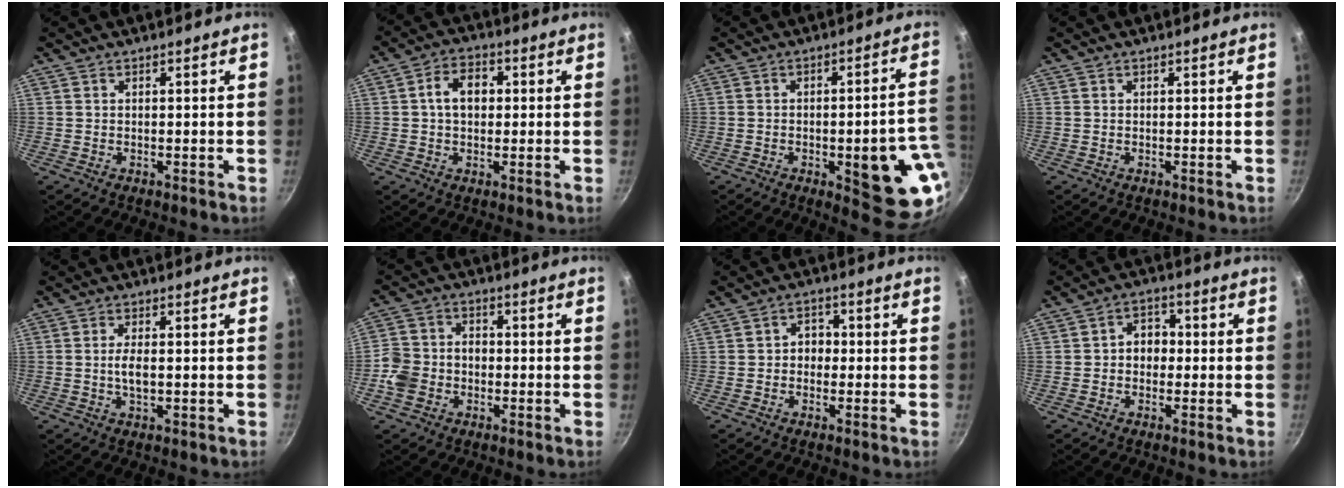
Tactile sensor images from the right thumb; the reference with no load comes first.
{"total": 6.6, "force": [0.7, 4.8, 4.5], "torque": [-0.056, 0.014, 0.004]}
{"total": 17.5, "force": [-4.2, 5.8, 15.9], "torque": [-0.146, 0.019, -0.050]}
{"total": 0.0}
{"total": 3.5, "force": [-0.2, 1.4, 3.2], "torque": [-0.065, 0.000, -0.007]}
{"total": 7.7, "force": [-2.3, 6.3, 3.8], "torque": [-0.057, 0.026, -0.056]}
{"total": 3.5, "force": [-0.4, 2.9, 1.9], "torque": [-0.002, 0.010, -0.012]}
{"total": 4.8, "force": [-0.3, 3.9, 2.8], "torque": [-0.008, 0.013, -0.011]}